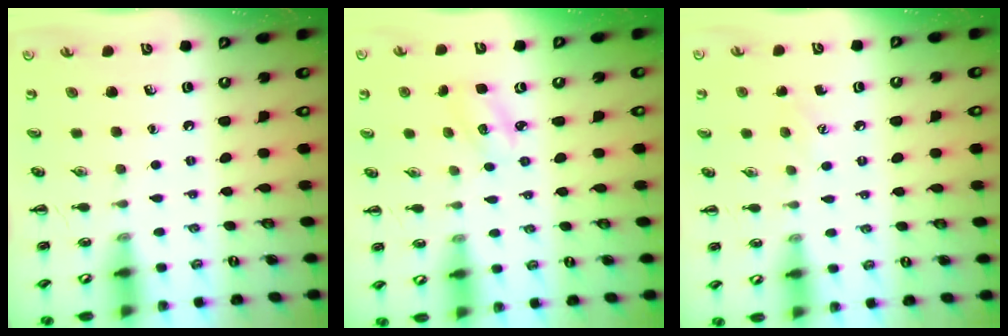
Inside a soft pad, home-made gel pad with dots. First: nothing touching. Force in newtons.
{"total": 3.2, "press": 3.1, "slide": 0.9}
{"total": 4.9, "press": 4.7, "slide": 1.3}